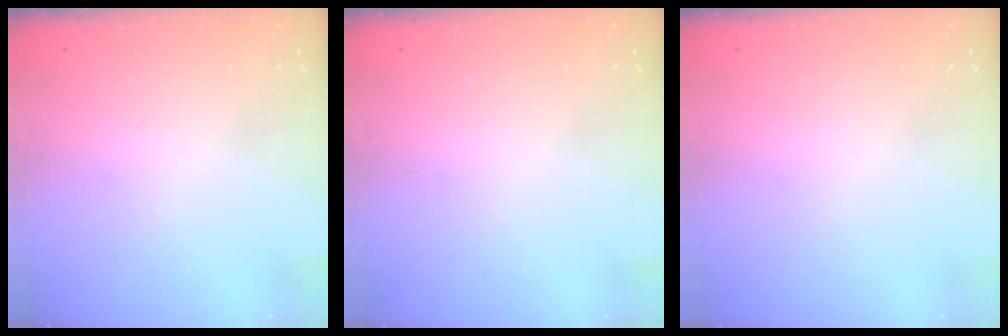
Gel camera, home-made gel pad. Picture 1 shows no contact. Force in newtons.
{"total": 0.0}
{"total": 0.0}